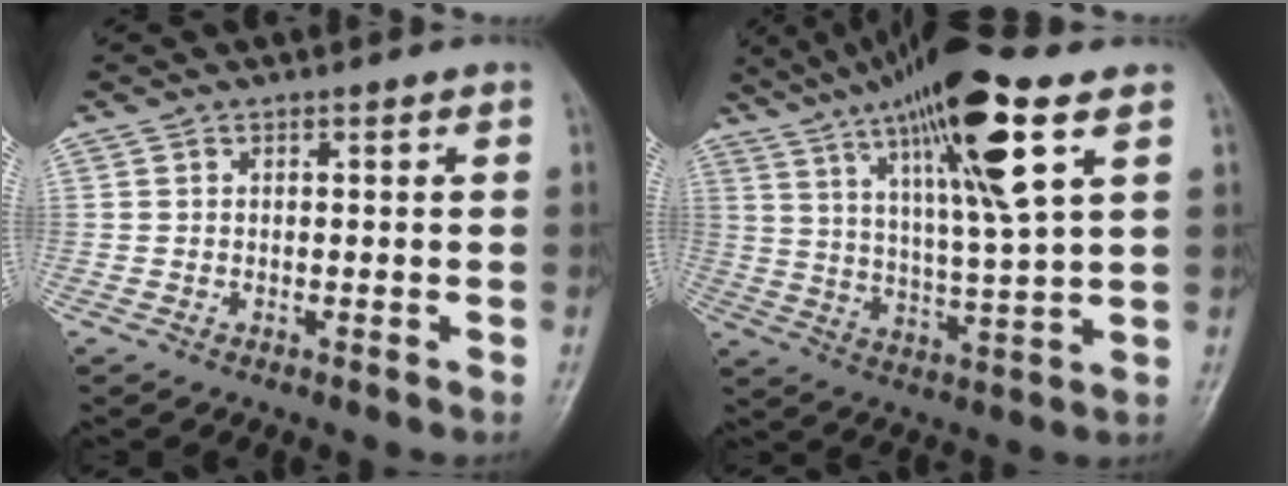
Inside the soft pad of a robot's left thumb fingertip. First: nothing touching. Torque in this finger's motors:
{"motor_torque": [1.21, 0.67, 2.24, -0.53, 0.52]}